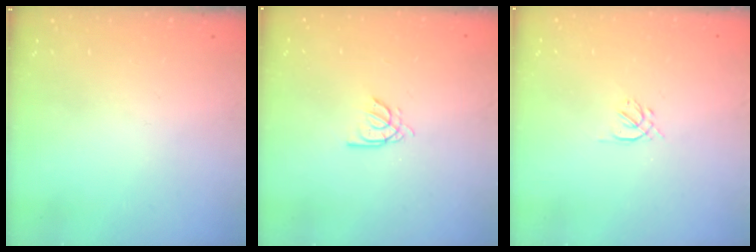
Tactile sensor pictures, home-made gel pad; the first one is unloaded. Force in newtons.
{"total": 3.6, "press": 3.6, "slide": 0.4}
{"total": 1.6, "press": 1.5, "slide": 0.6}